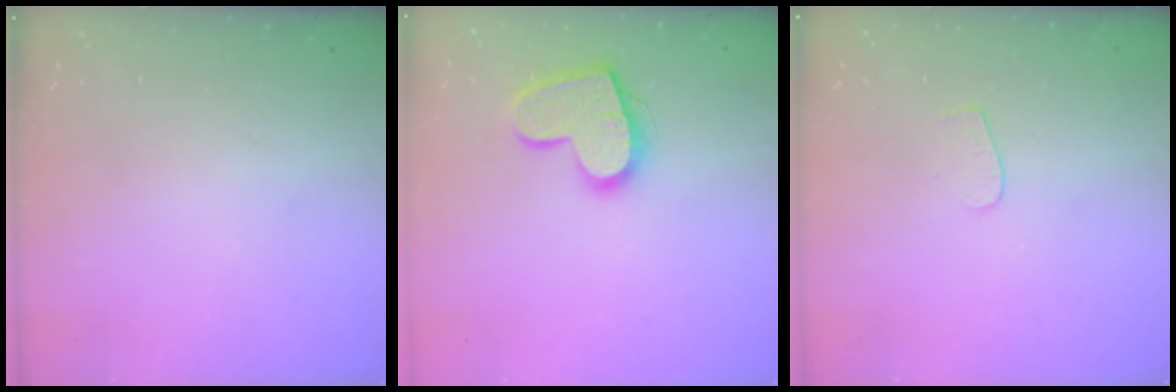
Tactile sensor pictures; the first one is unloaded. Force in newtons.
{"total": 15.3, "press": 15.3, "slide": 1.1}
{"total": 3.9, "press": 3.9, "slide": 0.4}